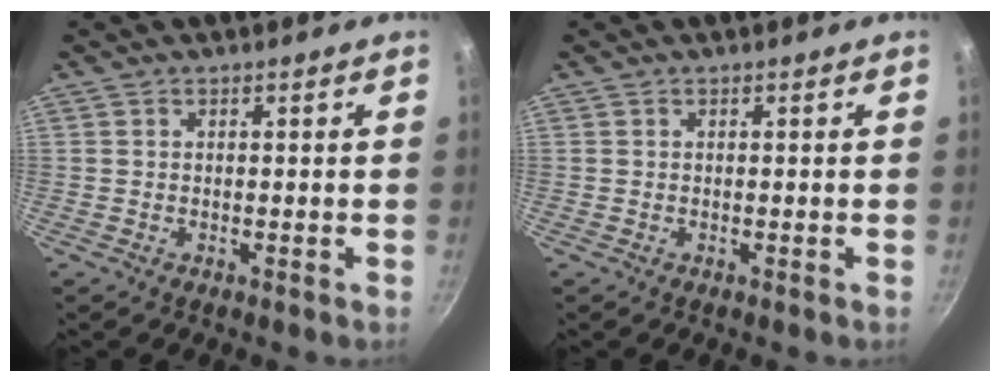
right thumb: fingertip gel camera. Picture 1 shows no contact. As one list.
[{"total": 0.0}]